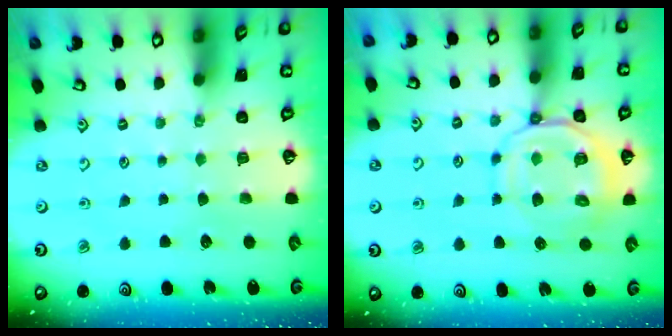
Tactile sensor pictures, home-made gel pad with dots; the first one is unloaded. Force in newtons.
{"total": 11.5, "press": 11.4, "slide": 1.5}